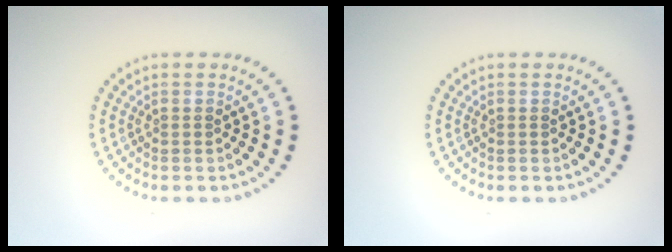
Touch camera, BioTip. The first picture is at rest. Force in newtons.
{"total": 0.0}